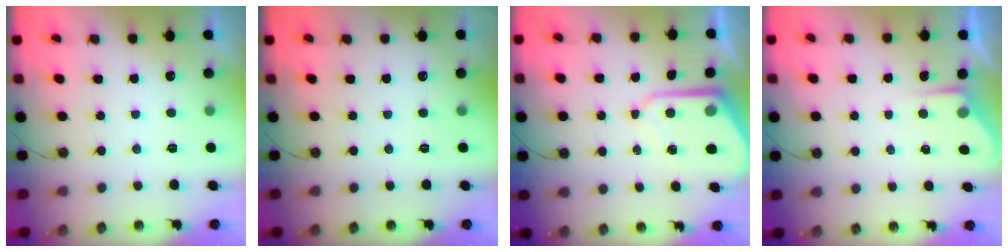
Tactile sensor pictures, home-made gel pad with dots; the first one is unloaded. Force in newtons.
{"total": 0.0}
{"total": 9.2, "press": 9.1, "slide": 0.8}
{"total": 2.8, "press": 2.8, "slide": 0.4}